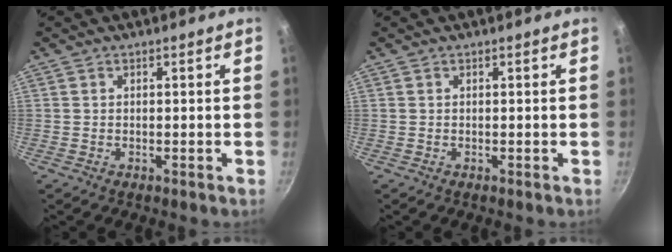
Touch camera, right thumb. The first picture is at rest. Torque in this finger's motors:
{"motor_torque": [0.00, 0.00, 0.00, 0.00, 0.00]}